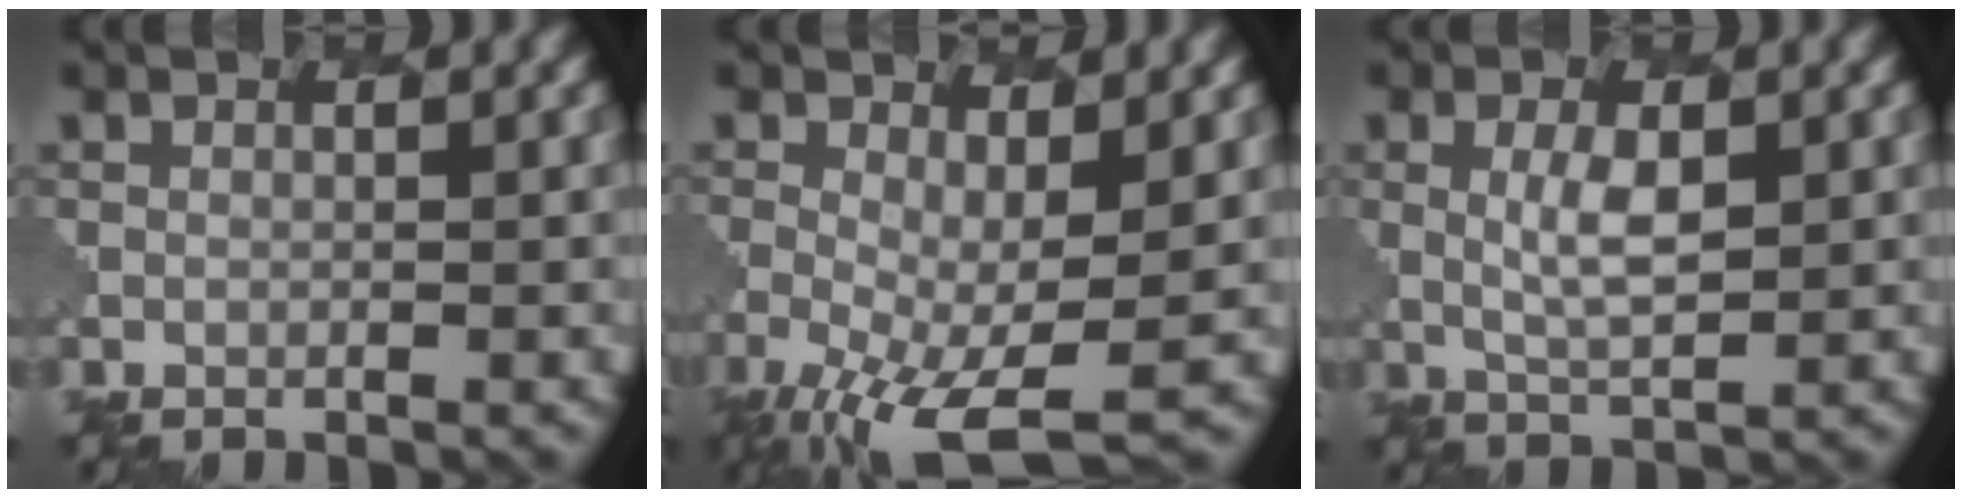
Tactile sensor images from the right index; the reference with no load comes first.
{"total": 7.4, "force": [-2.8, 2.8, 6.3], "torque": [-0.130, -0.026, -0.040]}
{"total": 2.7, "force": [0.7, 0.9, 2.5], "torque": [-0.058, -0.003, 0.018]}